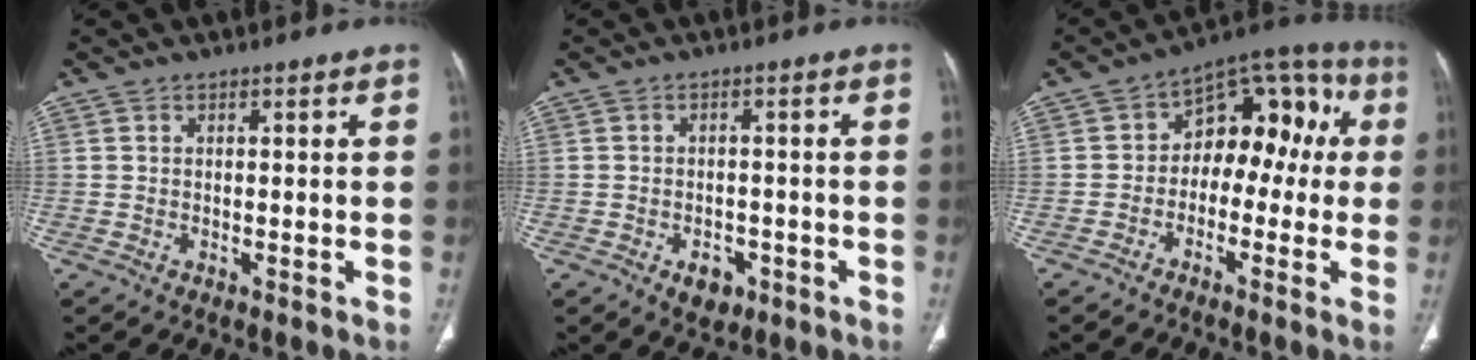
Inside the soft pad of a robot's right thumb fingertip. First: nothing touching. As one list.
[{"total": 4.0, "force": [-1.9, 2.8, 2.2], "torque": [-0.017, 0.009, -0.020]}, {"total": 13.3, "force": [-0.1, 8.7, 10.0], "torque": [-0.077, 0.056, -0.019]}]